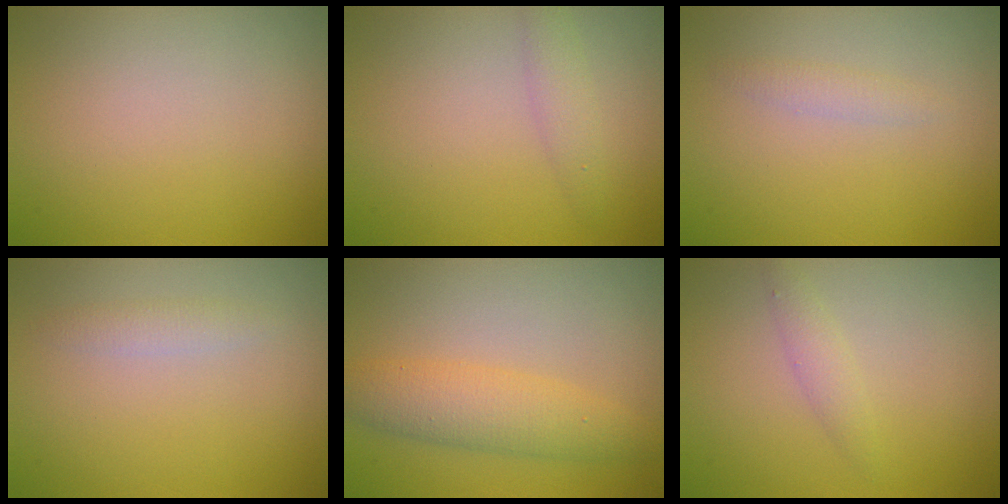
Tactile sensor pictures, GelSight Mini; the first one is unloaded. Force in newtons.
{"total": 1.6, "press": 1.6, "slide": 0.1}
{"total": 1.0, "press": 1.0, "slide": 0.0}
{"total": 1.2, "press": 1.2, "slide": 0.0}
{"total": 4.0, "press": 4.0, "slide": 0.1}
{"total": 1.4, "press": 1.4, "slide": 0.1}